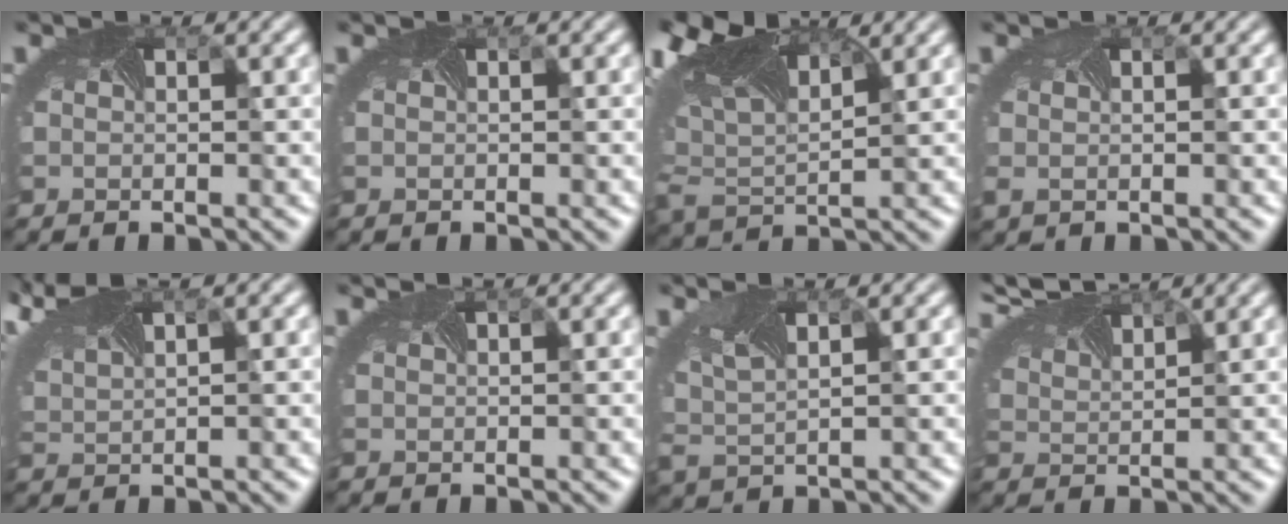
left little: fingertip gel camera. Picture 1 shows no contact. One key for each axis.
{"total": 0.0}
{"total": 11.4, "fx": 6.2, "fy": 5.2, "fz": 8.0, "tx": -0.178, "ty": 0.024, "tz": 0.107}
{"total": 0.7, "fx": 0.1, "fy": 0.5, "fz": 0.5, "tx": -0.015, "ty": -0.002, "tz": 0.004}
{"total": 7.7, "fx": 4.6, "fy": 2.9, "fz": 5.4, "tx": -0.141, "ty": 0.031, "tz": 0.083}
{"total": 0.6, "fx": 0.6, "fy": -0.2, "fz": 0.1, "tx": -0.004, "ty": -0.004, "tz": 0.006}
{"total": 2.7, "fx": 1.5, "fy": 0.9, "fz": 2.0, "tx": -0.049, "ty": -0.005, "tz": 0.036}
{"total": 5.2, "fx": 4.7, "fy": 1.2, "fz": 2.0, "tx": -0.050, "ty": 0.018, "tz": 0.066}